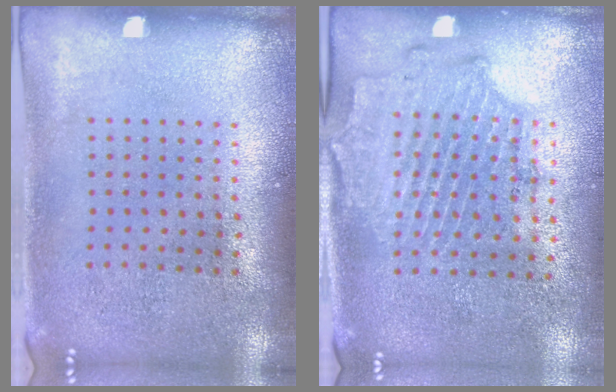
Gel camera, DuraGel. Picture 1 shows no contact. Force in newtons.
{"total": 1.7, "press": 1.5, "slide": 0.8}